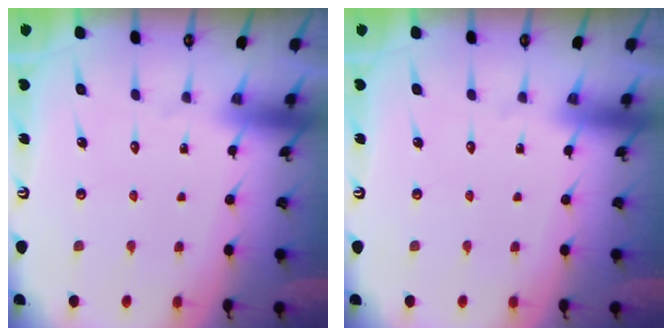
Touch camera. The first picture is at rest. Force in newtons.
{"total": 0.0}